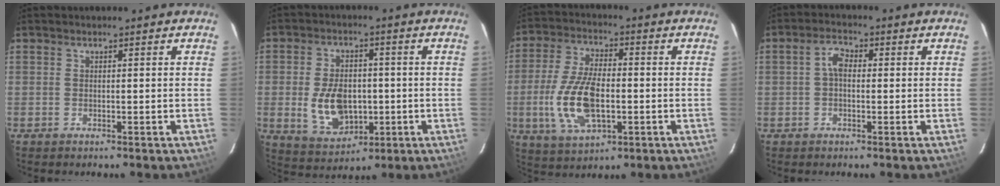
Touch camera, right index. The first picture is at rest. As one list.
[{"total": 2.8, "force": [1.5, 2.3, 0.5], "torque": [-0.013, 0.002, 0.041]}, {"total": 13.7, "force": [-2.5, 6.4, 11.8], "torque": [-0.247, -0.003, -0.042]}, {"total": 3.3, "force": [0.1, 2.1, 2.5], "torque": [-0.048, 0.013, 0.001]}]